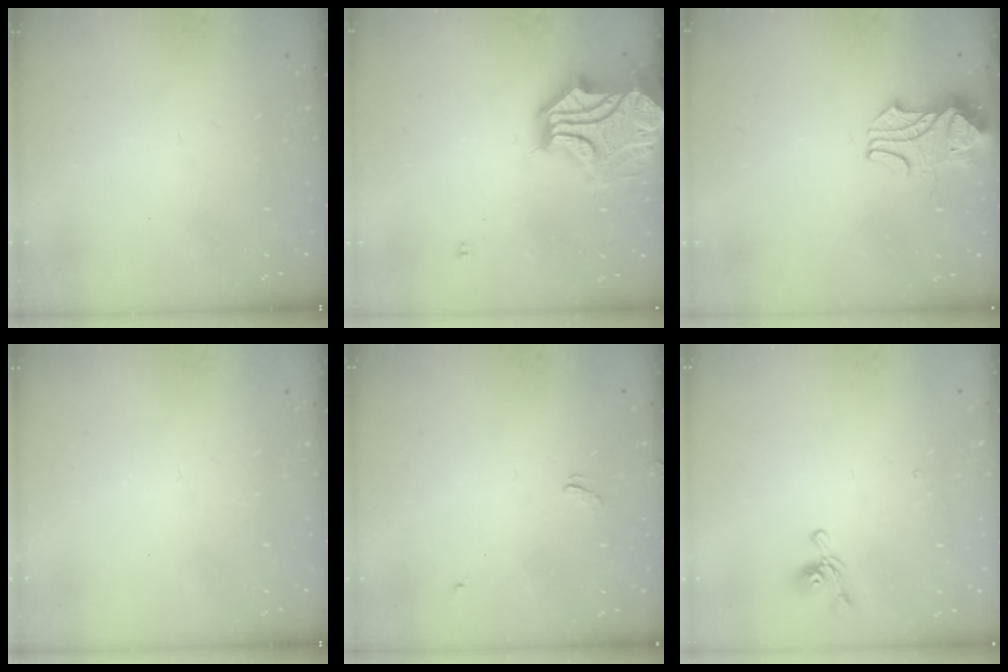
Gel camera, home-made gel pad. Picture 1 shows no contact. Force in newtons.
{"total": 15.7, "press": 15.3, "slide": 3.5}
{"total": 2.2, "press": 2.0, "slide": 0.8}
{"total": 0.0}
{"total": 2.1, "press": 2.0, "slide": 0.4}
{"total": 3.9, "press": 3.8, "slide": 0.6}